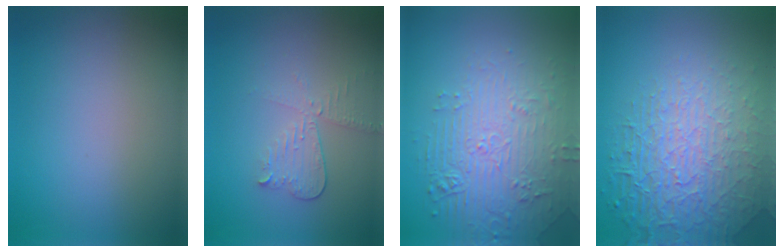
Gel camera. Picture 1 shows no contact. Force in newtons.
{"total": 3.0, "press": 2.6, "slide": 1.5}
{"total": 4.4, "press": 4.1, "slide": 1.7}
{"total": 8.2, "press": 5.7, "slide": 5.9}